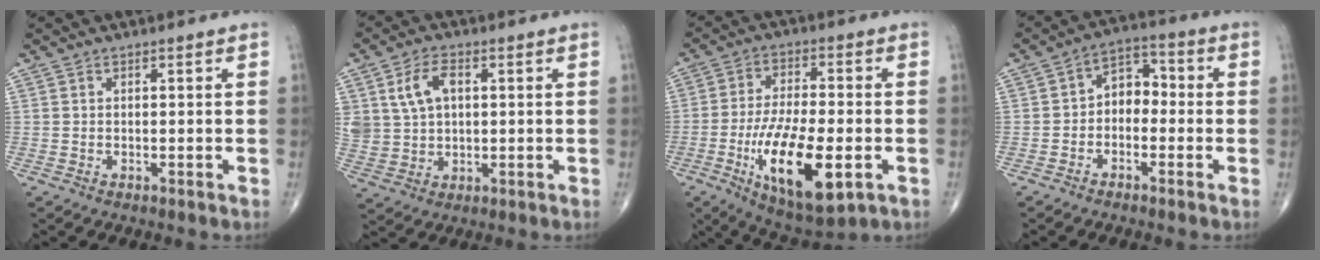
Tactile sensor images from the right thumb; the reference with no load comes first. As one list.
[{"total": 8.2, "force": [2.5, 5.5, 5.7], "torque": [-0.099, 0.000, 0.054]}, {"total": 15.4, "force": [-4.7, 5.7, 13.5], "torque": [-0.230, -0.004, -0.067]}, {"total": 6.3, "force": [-1.1, 4.6, 4.2], "torque": [-0.040, 0.034, -0.035]}]